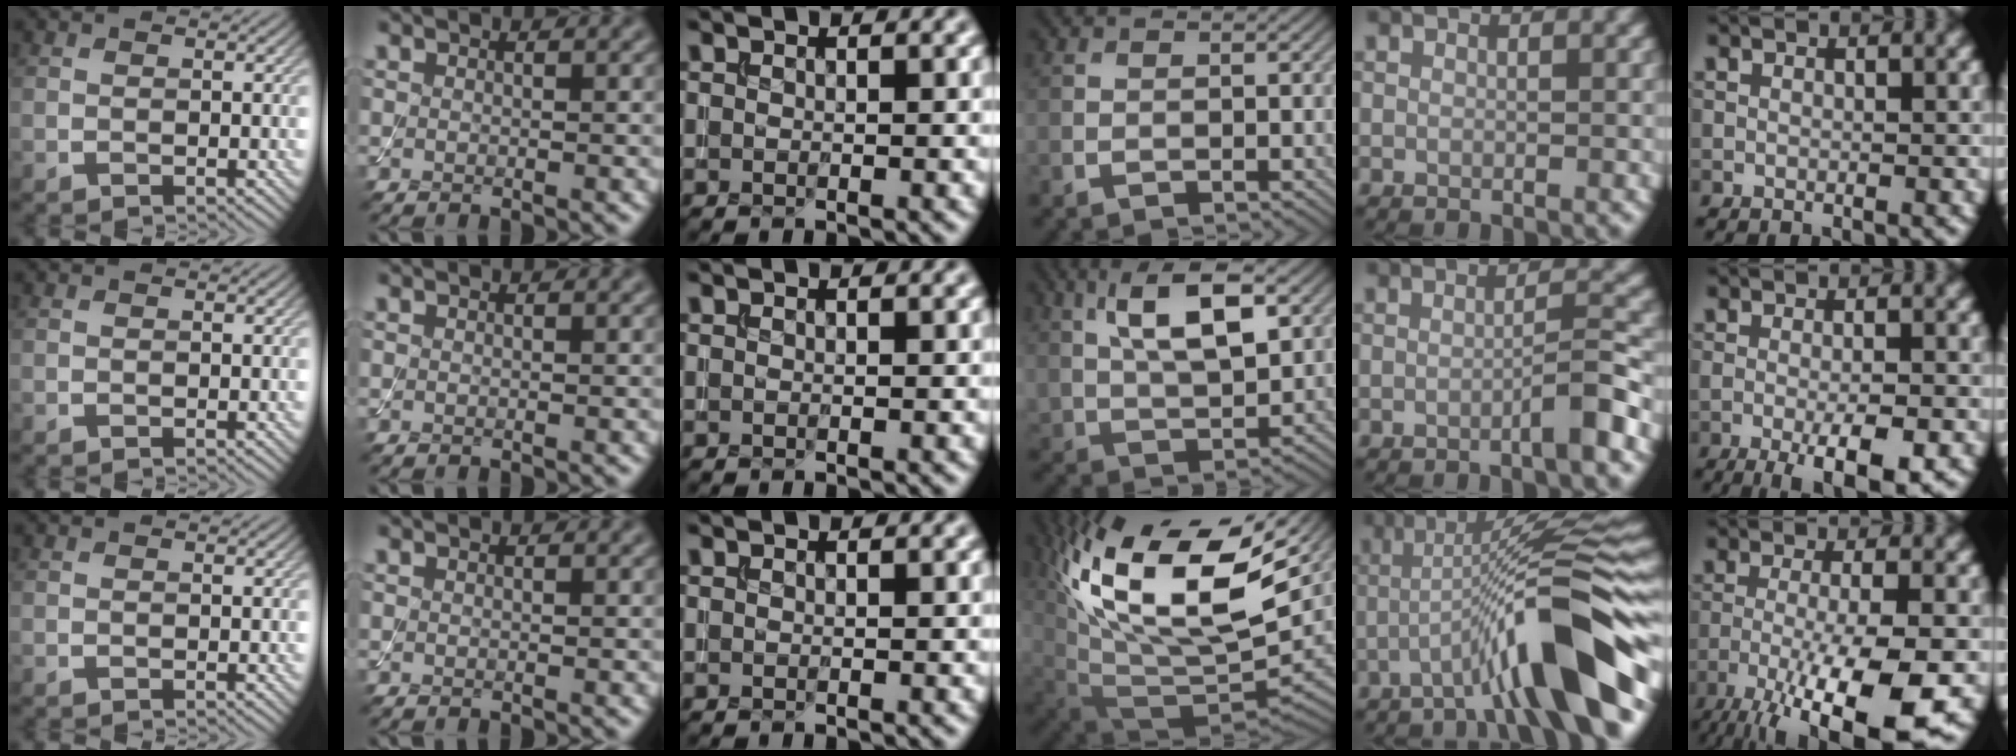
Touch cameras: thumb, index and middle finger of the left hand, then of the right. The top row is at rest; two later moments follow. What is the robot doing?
{"motion": "assemble", "object": "toy tower of hanoi"}